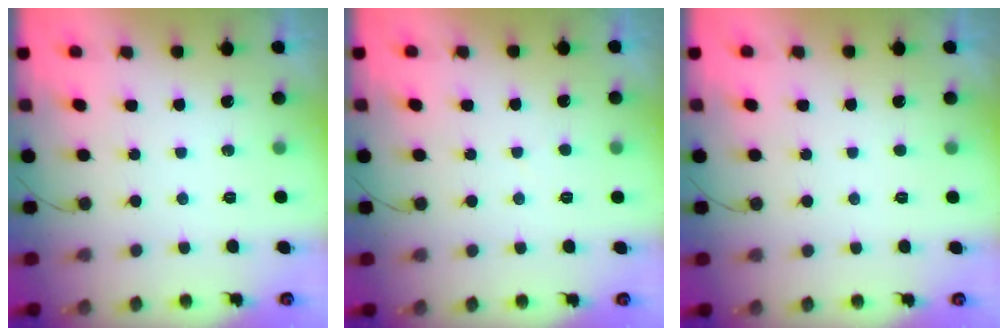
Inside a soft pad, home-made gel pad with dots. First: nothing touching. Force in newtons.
{"total": 2.0, "press": 2.0, "slide": 0.2}
{"total": 1.6, "press": 1.6, "slide": 0.2}